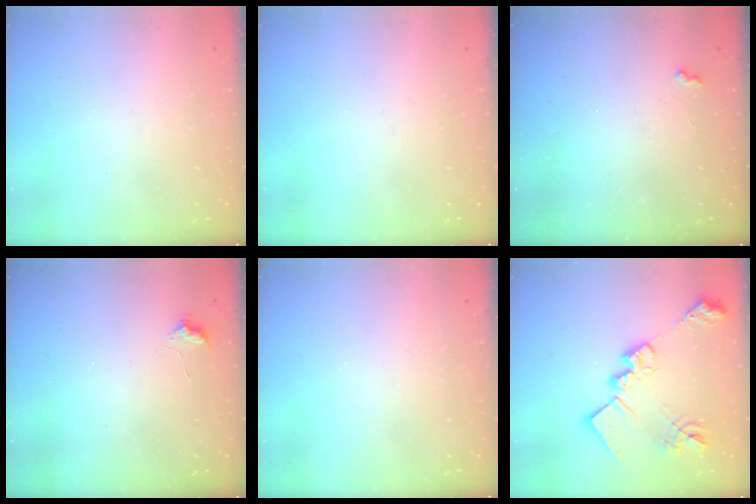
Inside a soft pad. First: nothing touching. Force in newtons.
{"total": 0.0}
{"total": 3.5, "press": 3.4, "slide": 0.6}
{"total": 5.1, "press": 5.0, "slide": 0.7}
{"total": 0.0}
{"total": 20.0, "press": 19.9, "slide": 1.3}